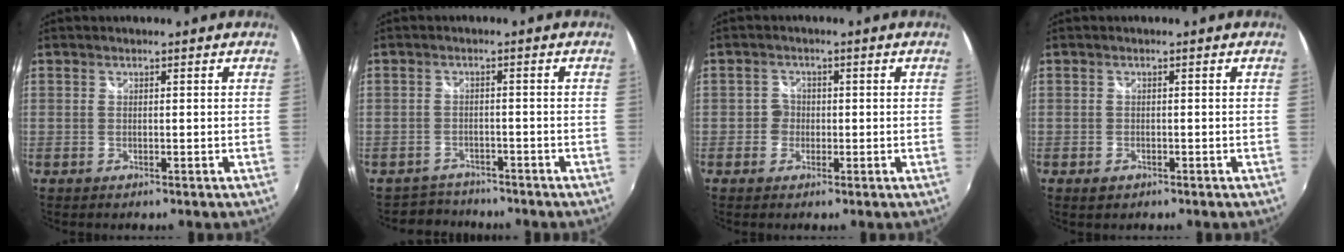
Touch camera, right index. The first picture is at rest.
{"total": 4.0, "force": [-3.5, 1.9, -0.4], "torque": [-0.010, 0.007, -0.060]}
{"total": 2.3, "force": [-0.8, 2.1, 0.2], "torque": [-0.004, 0.007, -0.016]}
{"total": 1.6, "force": [-0.9, 1.2, 0.7], "torque": [-0.015, -0.001, -0.011]}